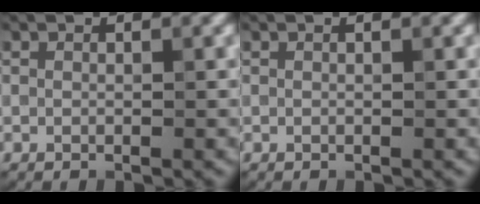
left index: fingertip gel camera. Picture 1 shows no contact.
{"total": 0.0}